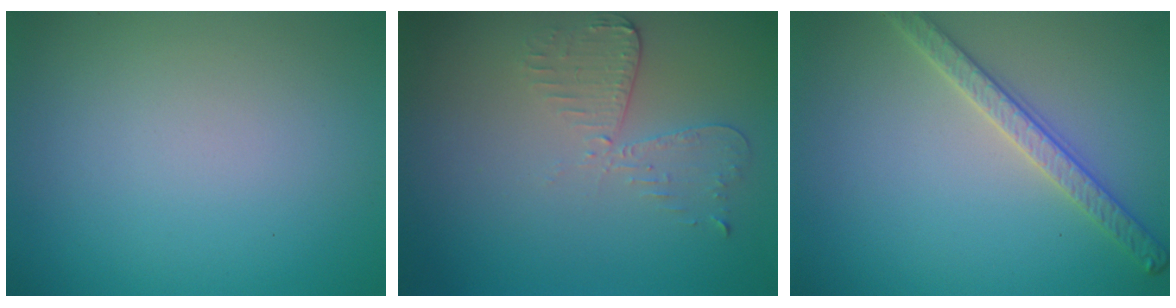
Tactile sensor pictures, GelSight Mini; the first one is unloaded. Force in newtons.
{"total": 2.6, "press": 2.3, "slide": 1.3}
{"total": 3.0, "press": 2.9, "slide": 0.7}